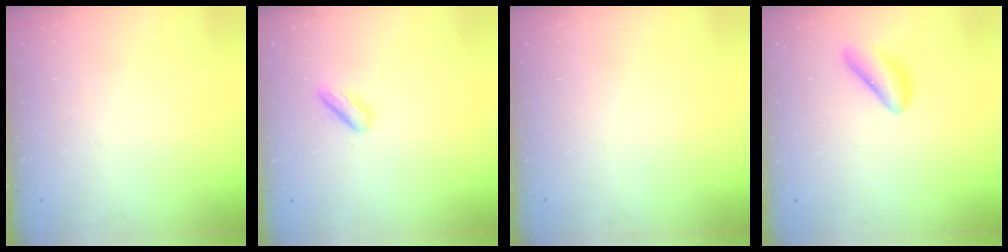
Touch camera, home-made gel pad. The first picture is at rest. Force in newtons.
{"total": 3.5, "press": 3.4, "slide": 0.8}
{"total": 0.0}
{"total": 6.6, "press": 6.5, "slide": 0.9}